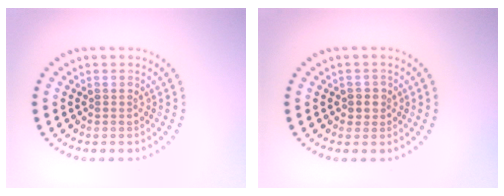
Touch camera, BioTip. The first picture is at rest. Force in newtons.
{"total": 1.4, "press": 1.2, "slide": 0.7}